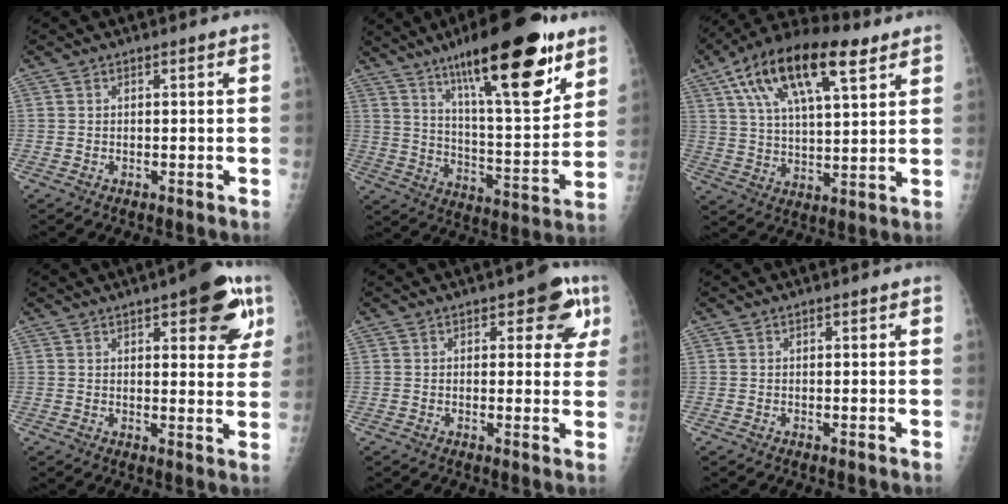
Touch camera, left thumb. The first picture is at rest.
{"total": 24.5, "force": [14.8, 6.3, 18.6], "torque": [-0.263, -0.061, 0.238]}
{"total": 20.1, "force": [10.2, 8.0, 15.4], "torque": [-0.260, -0.005, 0.177]}
{"total": 12.2, "force": [6.0, 4.4, 9.7], "torque": [-0.082, -0.016, 0.068]}
{"total": 7.3, "force": [3.1, 3.8, 5.4], "torque": [-0.021, -0.005, 0.027]}
{"total": 0.5, "force": [0.2, 0.3, 0.3], "torque": [0.000, 0.001, 0.001]}